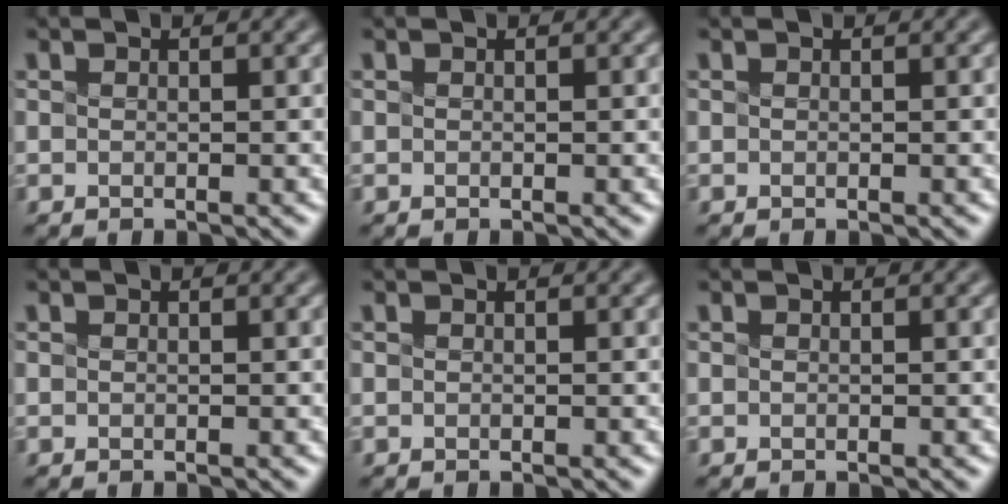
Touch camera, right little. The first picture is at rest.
{"total": 0.0}
{"total": 0.0}
{"total": 0.0}
{"total": 0.0}
{"total": 0.0}